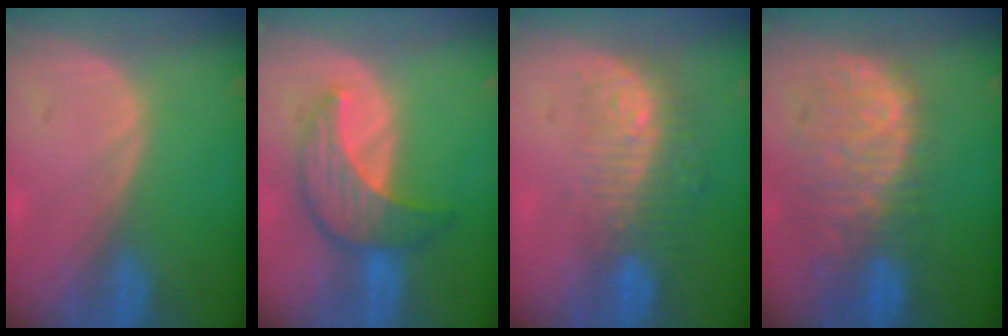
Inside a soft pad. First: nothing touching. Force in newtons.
{"total": 7.5, "press": 7.4, "slide": 1.2}
{"total": 9.9, "press": 8.3, "slide": 5.3}
{"total": 11.2, "press": 9.6, "slide": 5.7}